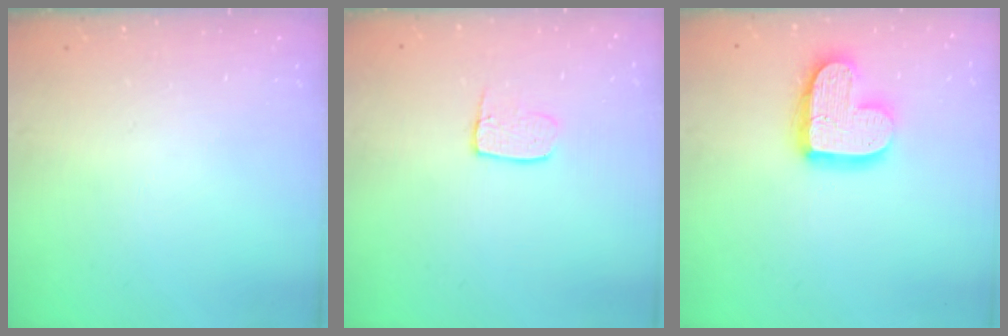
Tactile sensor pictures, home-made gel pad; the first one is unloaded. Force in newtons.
{"total": 6.7, "press": 6.7, "slide": 0.4}
{"total": 15.5, "press": 15.4, "slide": 1.2}